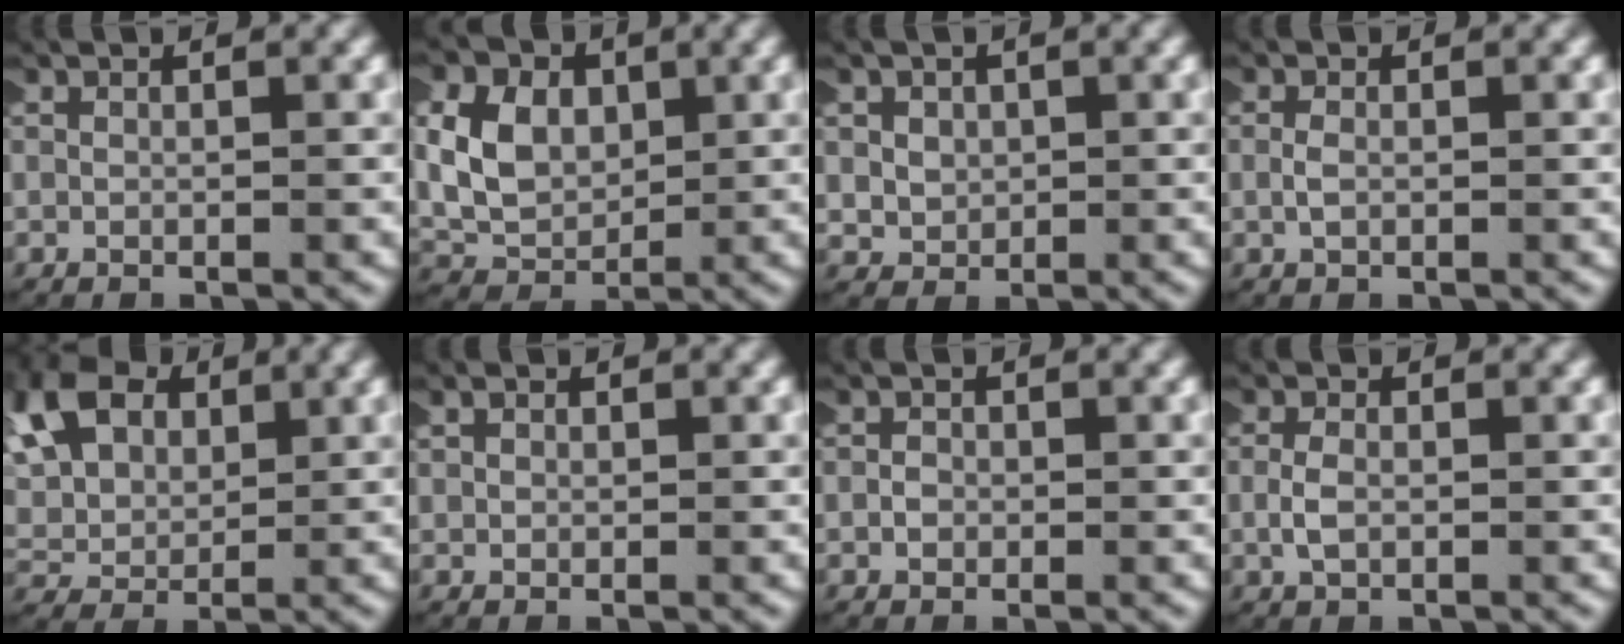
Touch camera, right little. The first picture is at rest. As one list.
[{"total": 6.5, "force": [0.3, 5.2, 3.9], "torque": [-0.109, -0.014, 0.009]}, {"total": 2.3, "force": [0.3, 2.2, 0.7], "torque": [-0.028, 0.000, 0.007]}, {"total": 0.8, "force": [0.0, 0.4, 0.7], "torque": [-0.018, 0.002, -0.003]}, {"total": 8.4, "force": [2.4, 6.5, 4.8], "torque": [-0.123, -0.005, 0.040]}, {"total": 0.6, "force": [0.3, 0.5, 0.2], "torque": [-0.007, 0.003, 0.004]}, {"total": 0.7, "force": [-0.3, 0.6, 0.2], "torque": [-0.010, 0.003, -0.007]}, {"total": 1.6, "force": [-0.1, 1.0, 1.3], "torque": [-0.033, 0.003, -0.004]}]